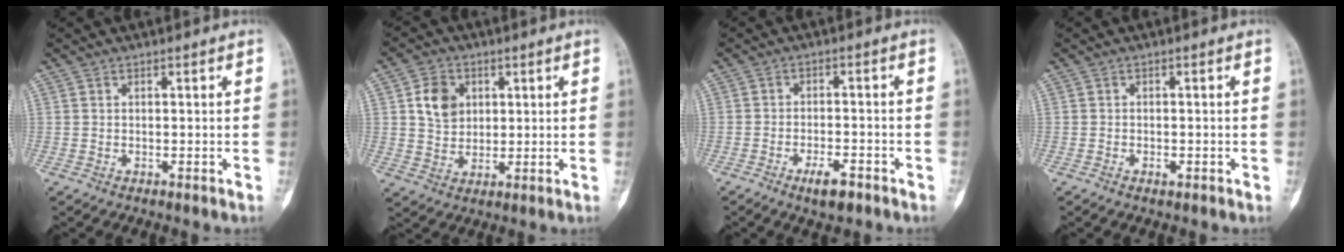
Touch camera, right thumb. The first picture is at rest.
{"total": 7.3, "force": [2.2, 5.8, 3.9], "torque": [-0.041, -0.009, 0.041]}
{"total": 4.9, "force": [-3.1, 2.0, 3.2], "torque": [-0.045, 0.015, -0.049]}
{"total": 1.1, "force": [-0.5, 0.8, 0.6], "torque": [-0.005, 0.004, -0.009]}